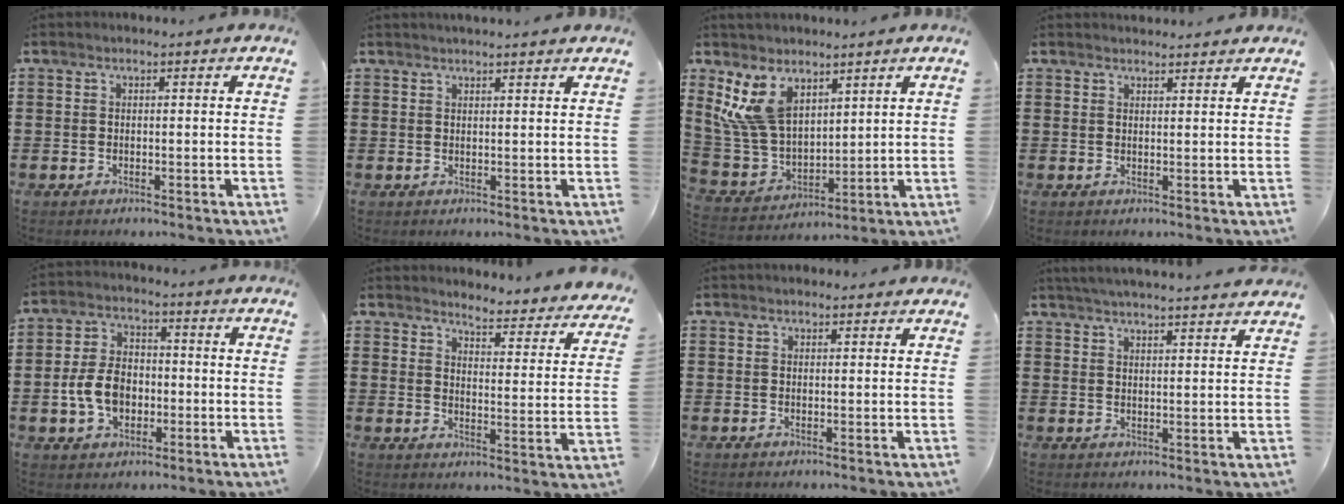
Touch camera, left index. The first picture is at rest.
{"total": 1.4, "force": [1.4, 0.0, 0.3], "torque": [-0.009, 0.002, 0.027]}
{"total": 10.2, "force": [5.6, 6.0, 6.1], "torque": [-0.170, -0.012, 0.104]}
{"total": 1.3, "force": [1.3, 0.0, -0.4], "torque": [0.005, 0.002, 0.026]}
{"total": 7.4, "force": [-1.7, 5.2, 4.9], "torque": [-0.120, 0.005, -0.037]}
{"total": 3.3, "force": [3.3, -0.6, 0.2], "torque": [-0.017, -0.036, 0.049]}
{"total": 0.8, "force": [0.8, 0.1, -0.2], "torque": [0.004, 0.003, 0.015]}
{"total": 3.6, "force": [3.5, -0.7, 0.5], "torque": [-0.022, -0.015, 0.063]}